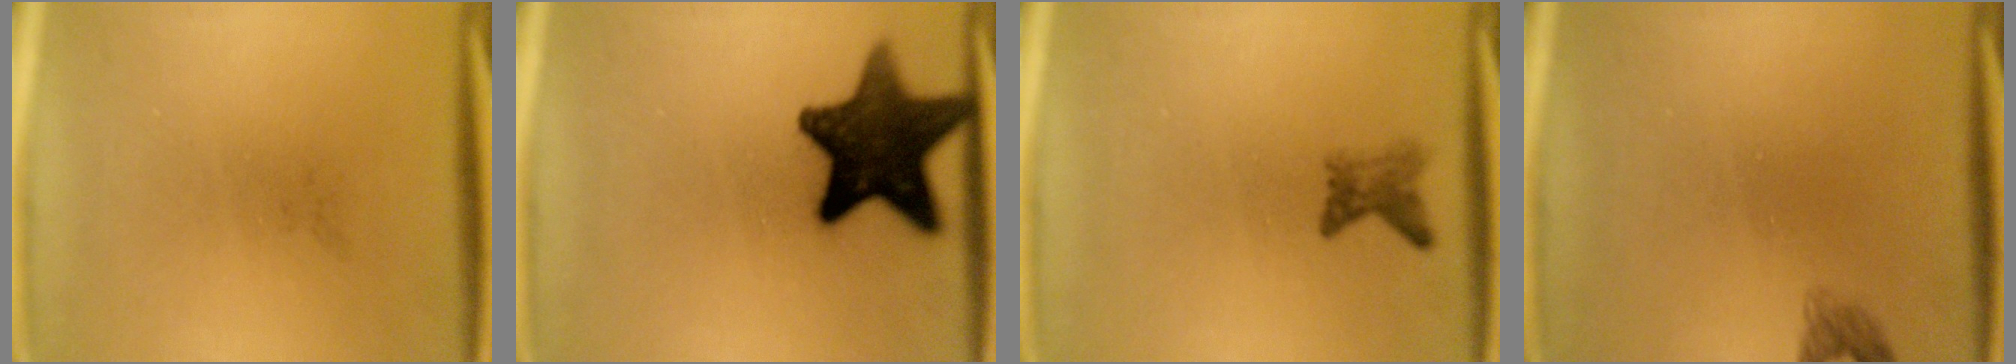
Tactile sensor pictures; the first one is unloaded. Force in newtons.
{"total": 14.8}
{"total": 1.9}
{"total": 1.4}